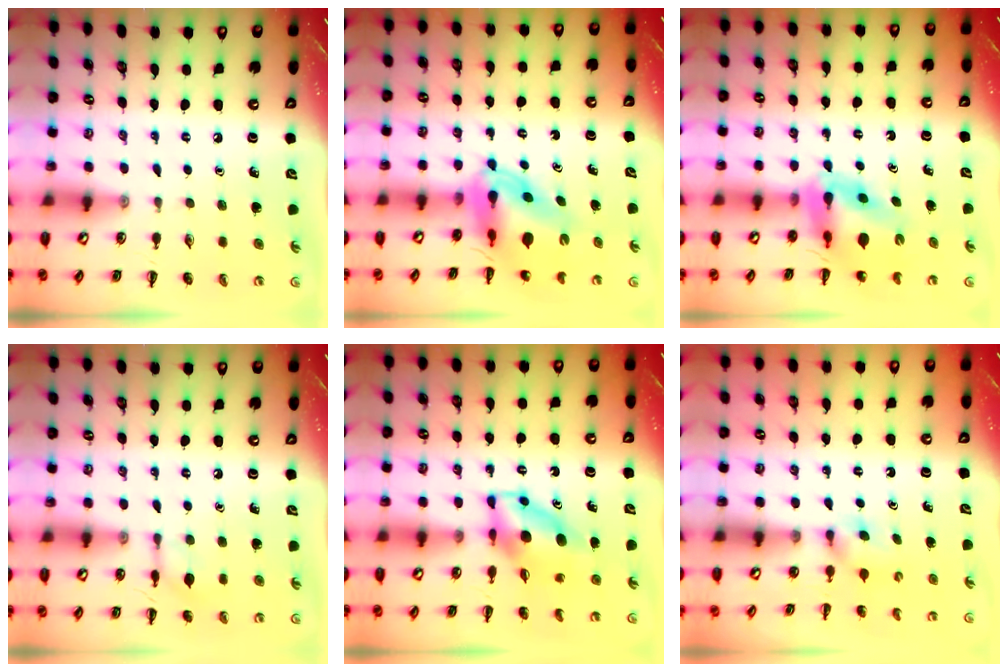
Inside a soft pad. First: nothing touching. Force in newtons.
{"total": 10.2, "press": 9.8, "slide": 2.8}
{"total": 8.0, "press": 7.7, "slide": 2.3}
{"total": 7.7, "press": 7.6, "slide": 0.4}
{"total": 5.8, "press": 5.6, "slide": 1.6}
{"total": 3.5, "press": 3.3, "slide": 1.2}